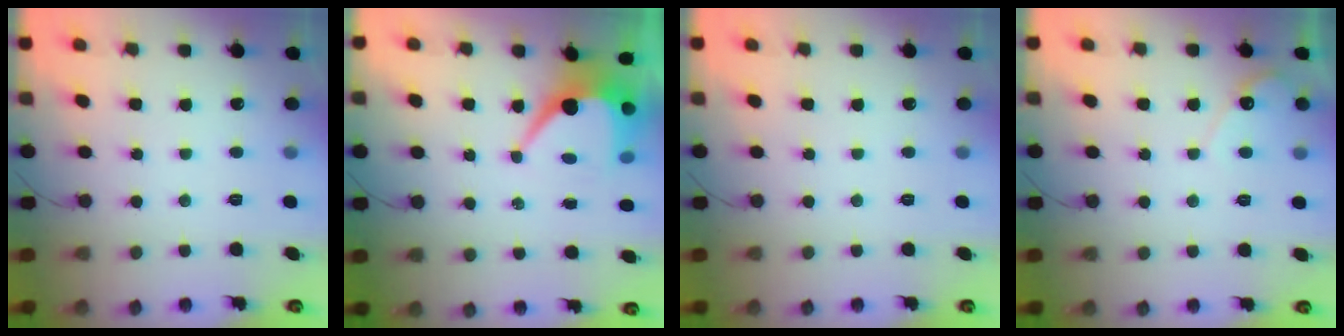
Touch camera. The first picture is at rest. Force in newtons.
{"total": 8.0, "press": 8.0, "slide": 0.6}
{"total": 0.0}
{"total": 3.8, "press": 3.8, "slide": 0.2}